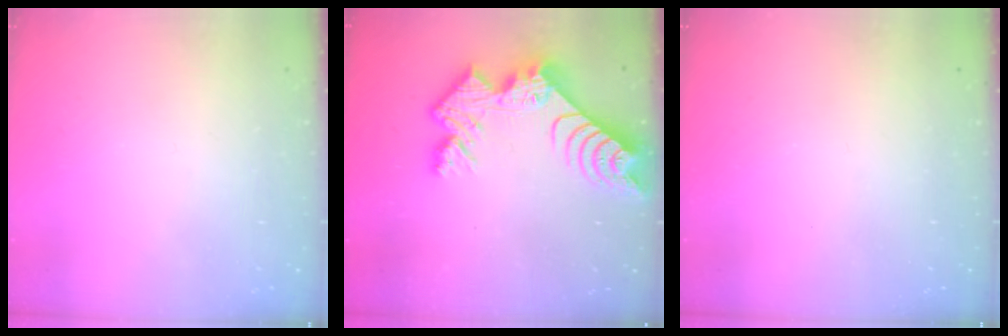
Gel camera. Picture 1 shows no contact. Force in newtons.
{"total": 12.9, "press": 12.9, "slide": 1.0}
{"total": 0.0}